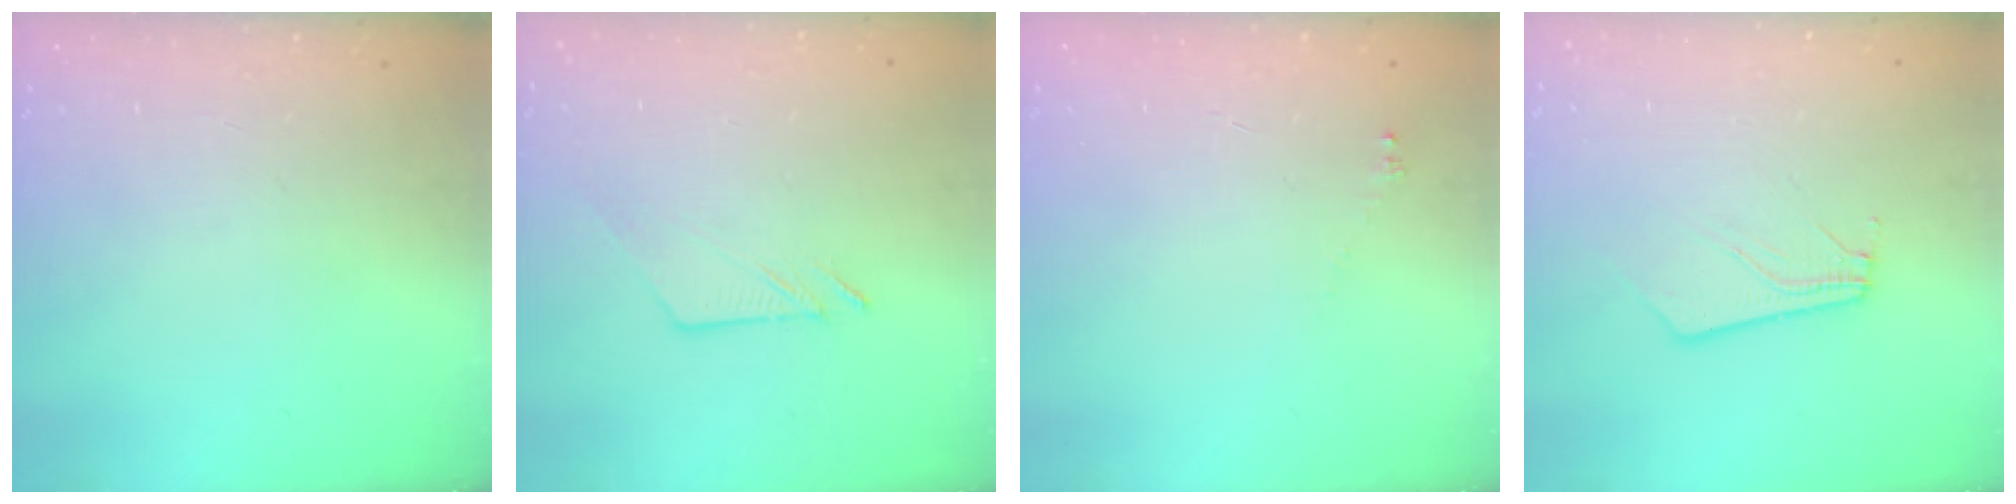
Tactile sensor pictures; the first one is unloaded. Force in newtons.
{"total": 7.0, "press": 7.0, "slide": 0.1}
{"total": 1.7, "press": 1.6, "slide": 0.2}
{"total": 3.7, "press": 3.7, "slide": 0.2}